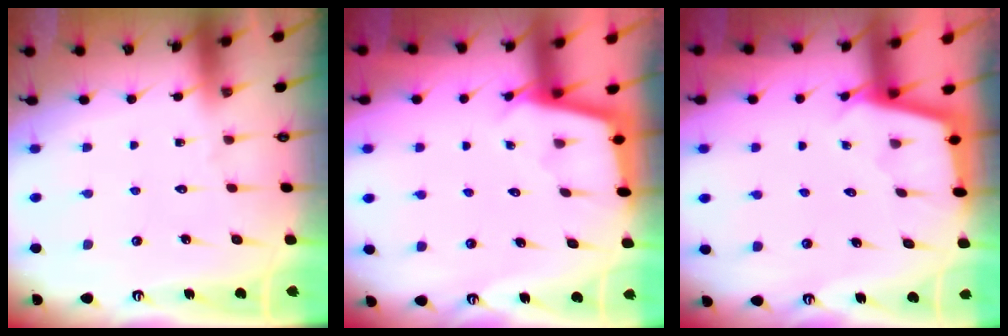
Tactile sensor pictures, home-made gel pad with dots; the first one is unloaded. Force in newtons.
{"total": 2.3, "press": 2.3, "slide": 0.1}
{"total": 2.1, "press": 2.1, "slide": 0.2}